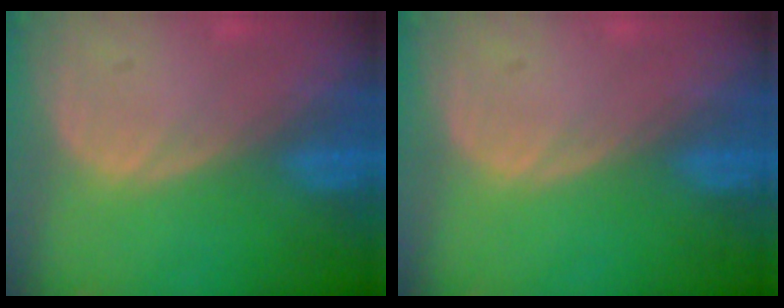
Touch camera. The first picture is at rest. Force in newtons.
{"total": 0.0}